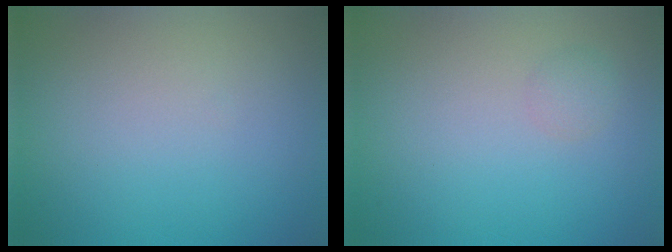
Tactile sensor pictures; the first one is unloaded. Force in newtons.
{"total": 1.0, "press": 1.0, "slide": 0.0}